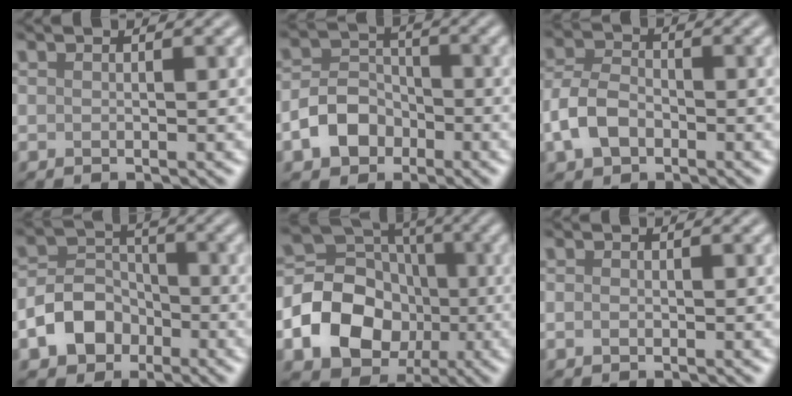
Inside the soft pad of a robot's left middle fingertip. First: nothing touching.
{"total": 4.5, "force": [-2.1, 3.4, 2.2], "torque": [-0.038, 0.002, -0.042]}
{"total": 4.1, "force": [-1.6, 2.9, 2.4], "torque": [-0.052, 0.003, -0.041]}
{"total": 5.2, "force": [-2.4, 3.9, 2.5], "torque": [-0.040, 0.001, -0.050]}
{"total": 11.6, "force": [-2.5, 9.7, 5.8], "torque": [-0.103, -0.010, -0.070]}
{"total": 0.7, "force": [-0.2, 0.5, 0.4], "torque": [-0.005, -0.001, -0.004]}